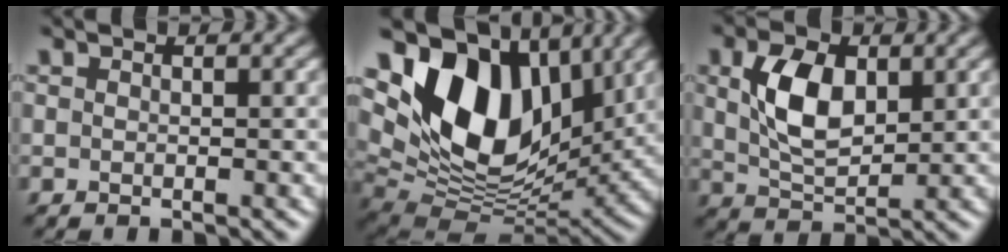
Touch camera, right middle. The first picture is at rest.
{"total": 12.7, "force": [5.5, 7.7, 8.5], "torque": [-0.144, 0.004, 0.095]}
{"total": 5.1, "force": [1.4, 3.0, 3.9], "torque": [-0.085, 0.002, 0.028]}